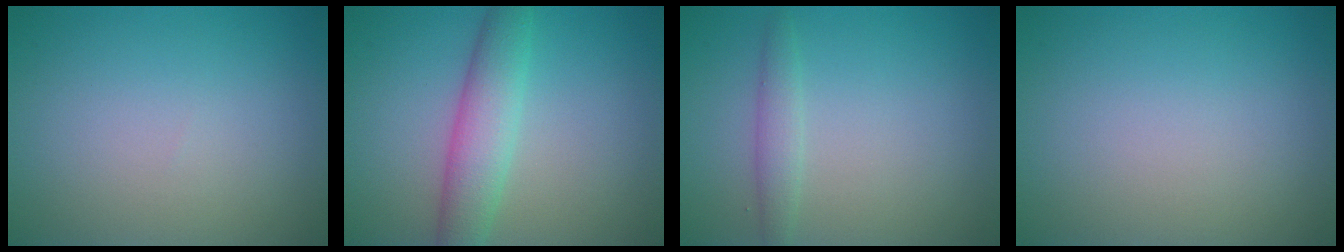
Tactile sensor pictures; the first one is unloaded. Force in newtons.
{"total": 4.4, "press": 4.4, "slide": 0.1}
{"total": 1.7, "press": 1.7, "slide": 0.1}
{"total": 0.0}